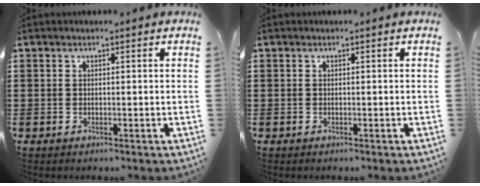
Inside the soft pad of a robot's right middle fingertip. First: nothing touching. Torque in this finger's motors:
{"motor_torque": [-0.55, -0.60, 0.31, 0.06]}